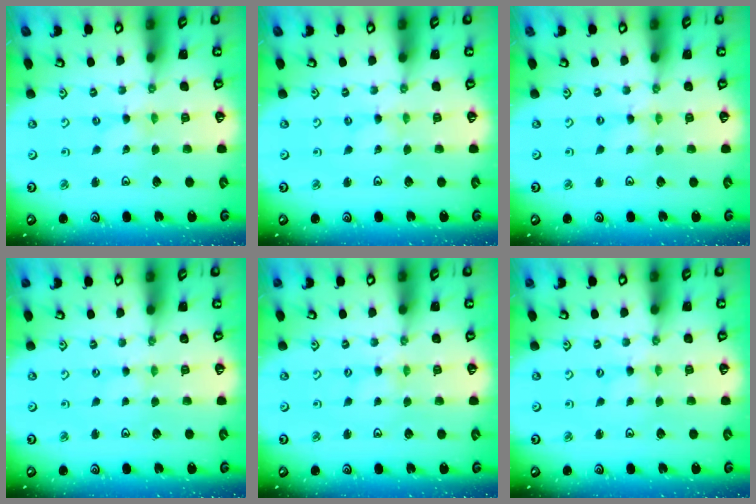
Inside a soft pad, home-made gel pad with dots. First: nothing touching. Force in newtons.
{"total": 0.0}
{"total": 0.0}
{"total": 0.5, "press": 0.5, "slide": 0.1}
{"total": 1.1, "press": 1.1, "slide": 0.1}
{"total": 0.0}